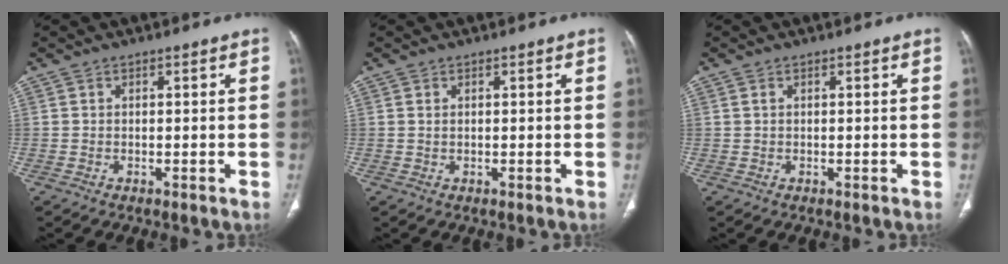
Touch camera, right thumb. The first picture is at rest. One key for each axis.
{"total": 0.6, "fx": 0.3, "fy": 0.3, "fz": 0.4, "tx": -0.012, "ty": 0.004, "tz": 0.009}
{"total": 0.6, "fx": 0.3, "fy": 0.3, "fz": 0.5, "tx": -0.013, "ty": 0.007, "tz": 0.008}